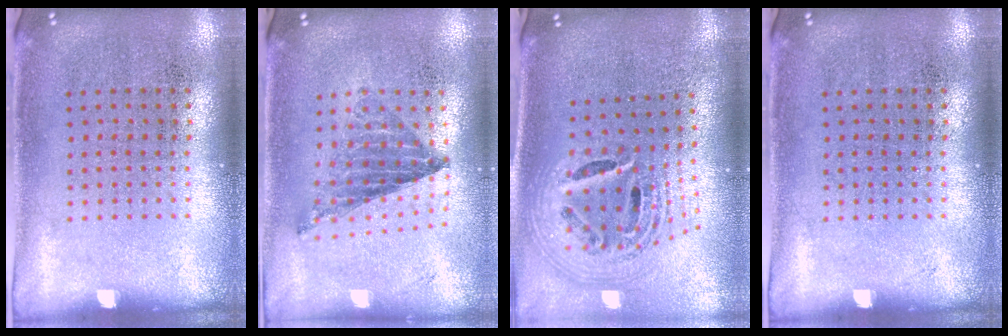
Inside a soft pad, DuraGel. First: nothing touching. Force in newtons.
{"total": 0.8, "press": 0.8, "slide": 0.0}
{"total": 2.7, "press": 1.8, "slide": 1.9}
{"total": 0.0}